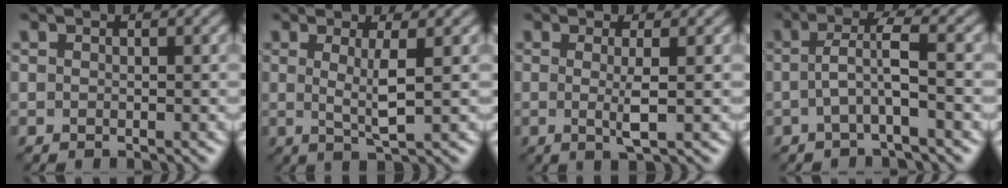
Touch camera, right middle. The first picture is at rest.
{"total": 3.0, "force": [0.4, 0.5, 2.9], "torque": [-0.054, -0.009, 0.007]}
{"total": 2.4, "force": [0.0, 0.4, 2.4], "torque": [-0.047, -0.007, -0.004]}
{"total": 3.3, "force": [-0.4, 0.5, 3.3], "torque": [-0.063, 0.007, -0.011]}